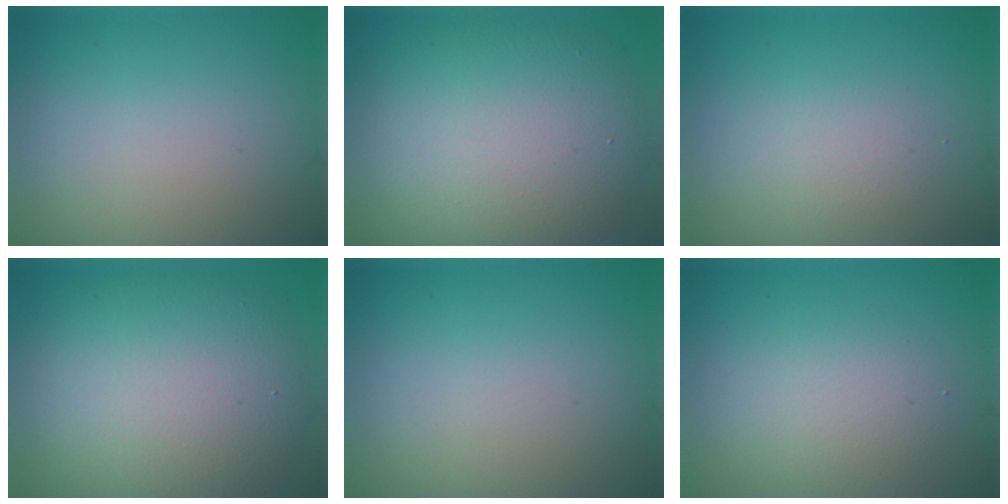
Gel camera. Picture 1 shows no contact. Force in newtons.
{"total": 10.7, "press": 10.7, "slide": 0.4}
{"total": 1.6, "press": 1.6, "slide": 0.0}
{"total": 9.6, "press": 9.6, "slide": 0.5}
{"total": 0.0}
{"total": 2.7, "press": 2.6, "slide": 0.3}